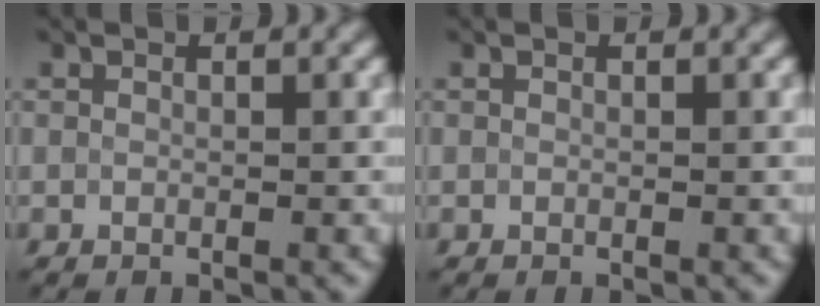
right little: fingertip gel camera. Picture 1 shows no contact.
{"total": 0.0}